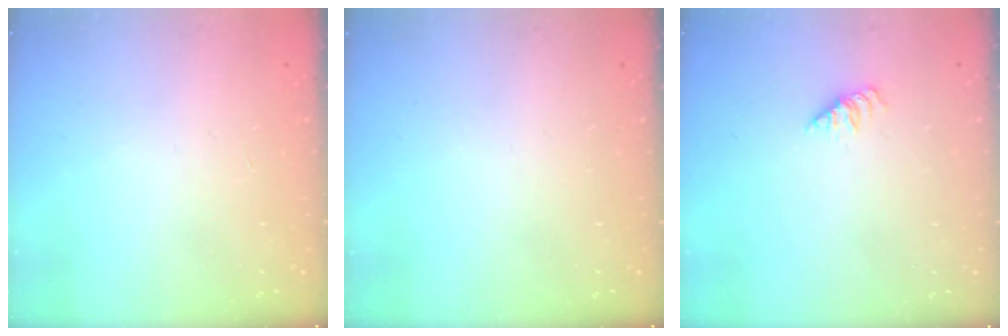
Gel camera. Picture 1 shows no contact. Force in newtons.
{"total": 0.0}
{"total": 1.4, "press": 1.4, "slide": 0.3}